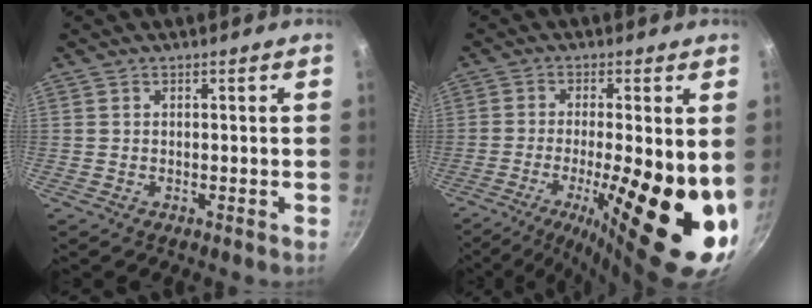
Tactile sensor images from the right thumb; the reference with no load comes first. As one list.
[{"total": 20.4, "force": [-4.0, 5.6, 19.2], "torque": [-0.286, -0.021, -0.059]}]